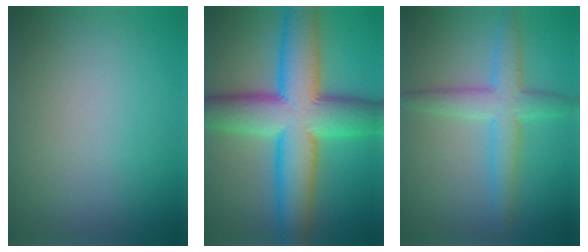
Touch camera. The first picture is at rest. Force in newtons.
{"total": 12.7, "press": 12.7, "slide": 0.1}
{"total": 4.1, "press": 4.1, "slide": 0.1}